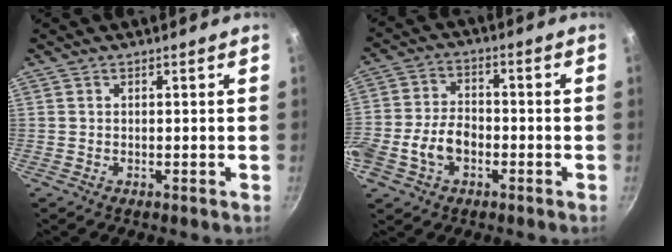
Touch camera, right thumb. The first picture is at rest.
{"total": 9.1, "force": [-3.0, 6.1, 6.1], "torque": [-0.105, 0.031, -0.064]}